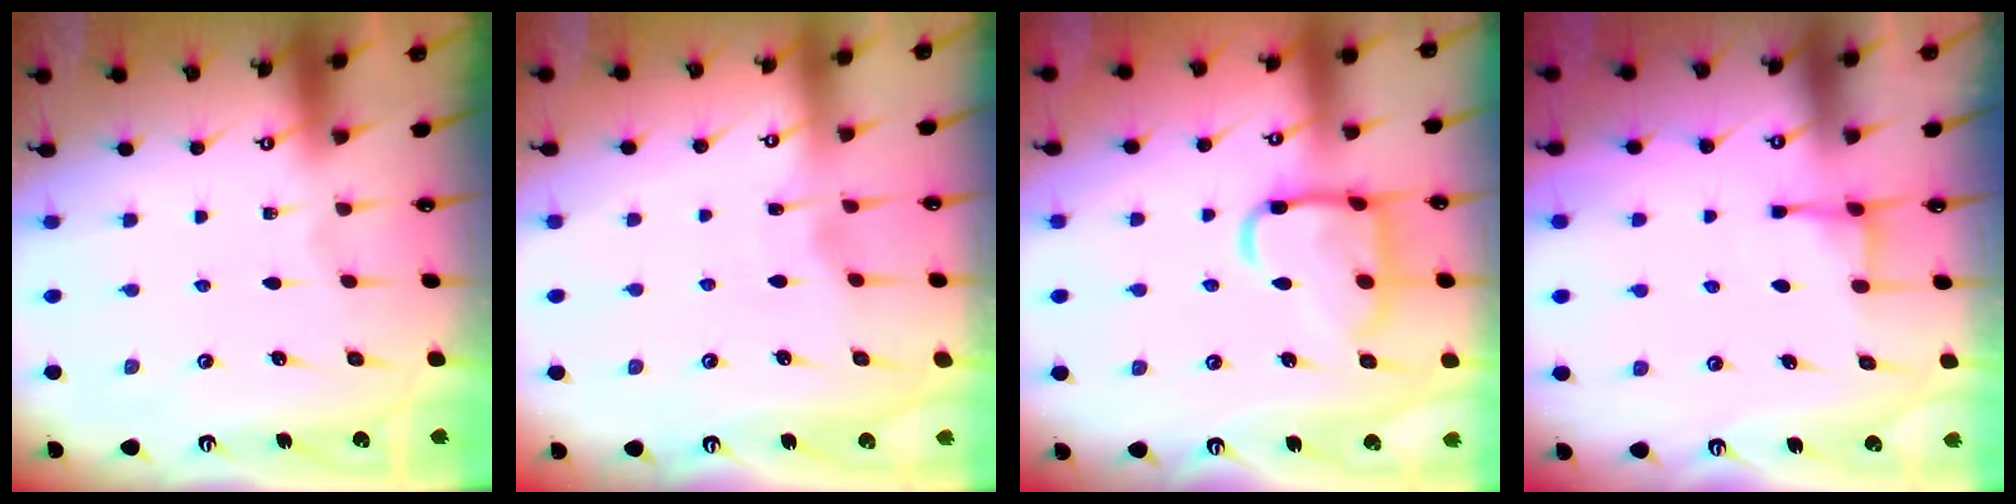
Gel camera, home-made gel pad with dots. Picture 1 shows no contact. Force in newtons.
{"total": 2.6, "press": 2.6, "slide": 0.3}
{"total": 15.5, "press": 15.4, "slide": 1.3}
{"total": 3.7, "press": 3.7, "slide": 0.6}